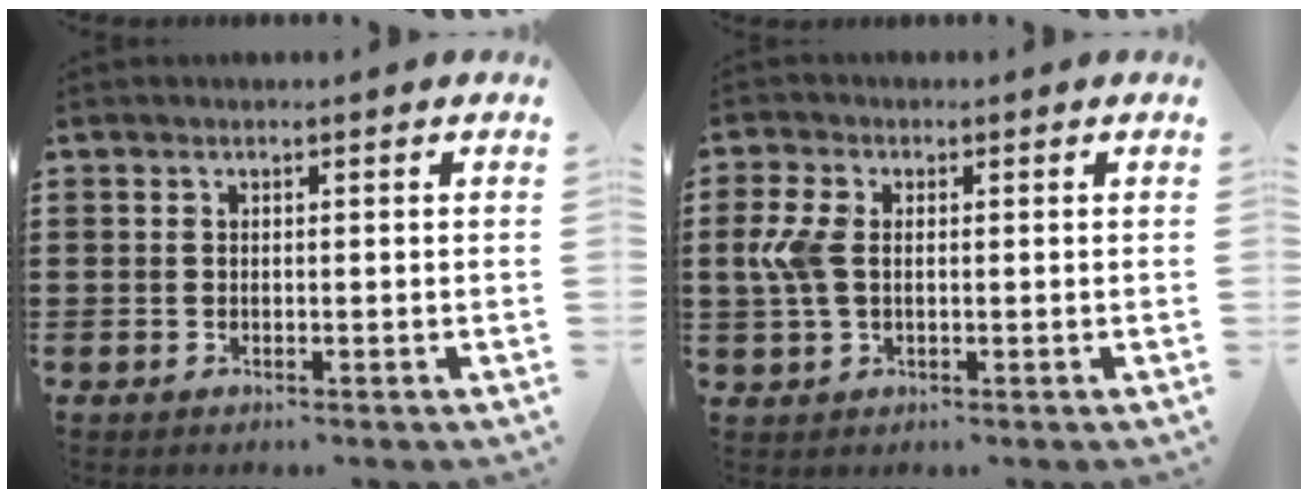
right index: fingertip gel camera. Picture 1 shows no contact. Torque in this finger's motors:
{"motor_torque": [1.06, 0.01, 0.44, 0.10]}